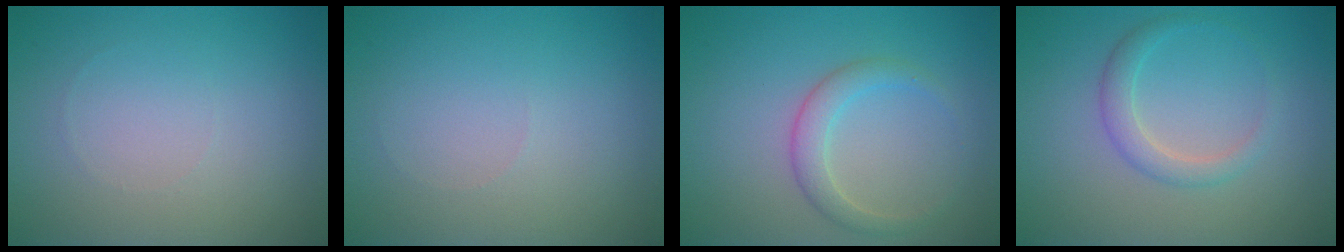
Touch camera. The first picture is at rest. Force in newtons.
{"total": 0.0}
{"total": 2.3, "press": 2.3, "slide": 0.1}
{"total": 2.1, "press": 2.1, "slide": 0.1}